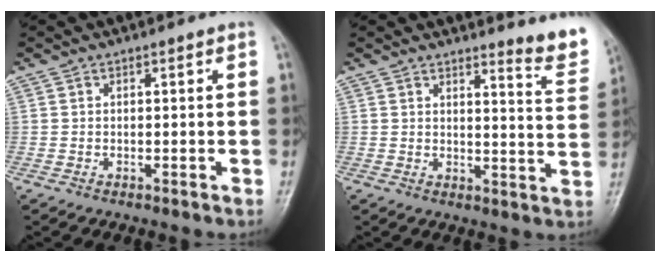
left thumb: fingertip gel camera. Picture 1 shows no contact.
{"total": 6.8, "force": [6.1, 0.4, 3.0], "torque": [-0.027, -0.066, 0.066]}